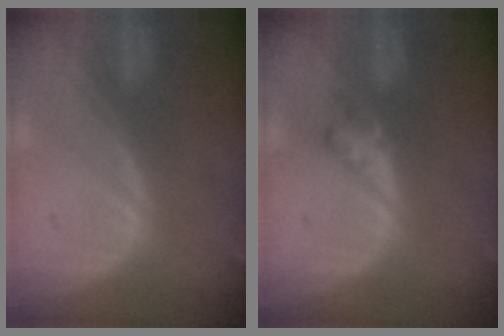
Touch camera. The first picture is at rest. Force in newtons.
{"total": 2.3, "press": 2.2, "slide": 0.3}